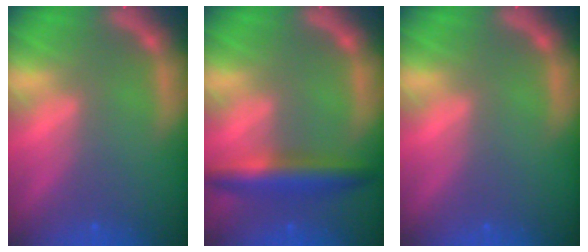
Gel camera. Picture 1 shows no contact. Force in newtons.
{"total": 5.0}
{"total": 0.0}